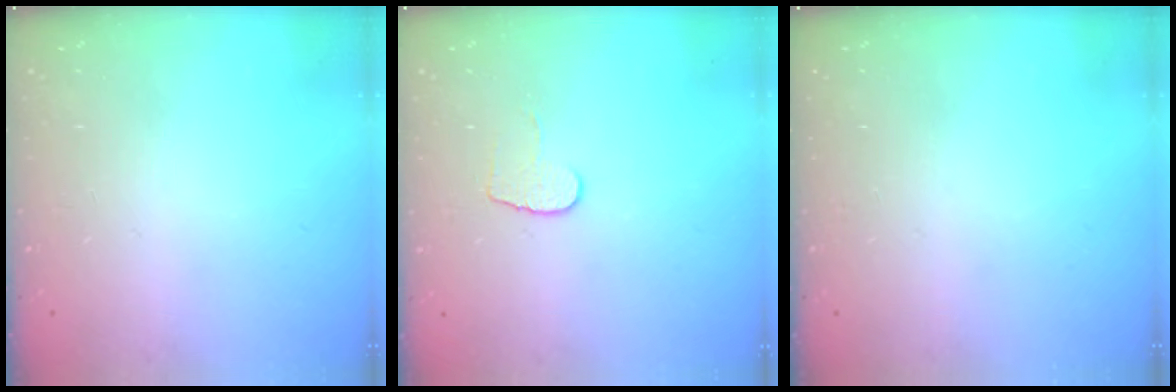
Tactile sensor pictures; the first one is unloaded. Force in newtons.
{"total": 6.6, "press": 6.6, "slide": 0.6}
{"total": 0.0}